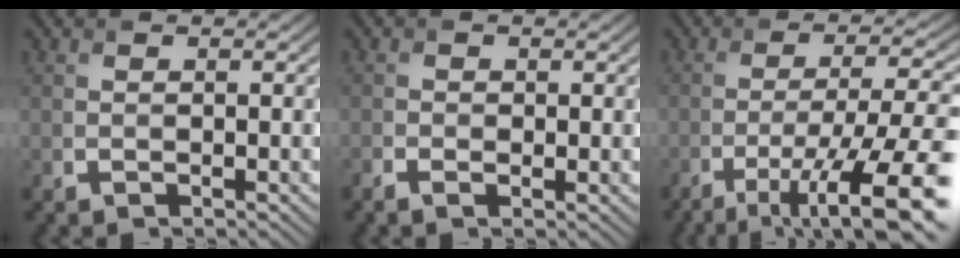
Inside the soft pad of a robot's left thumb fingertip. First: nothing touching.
{"total": 1.6, "force": [-0.6, 1.1, 1.0], "torque": [-0.028, -0.004, -0.012]}
{"total": 13.1, "force": [-7.3, 2.9, 10.4], "torque": [-0.171, -0.004, -0.113]}